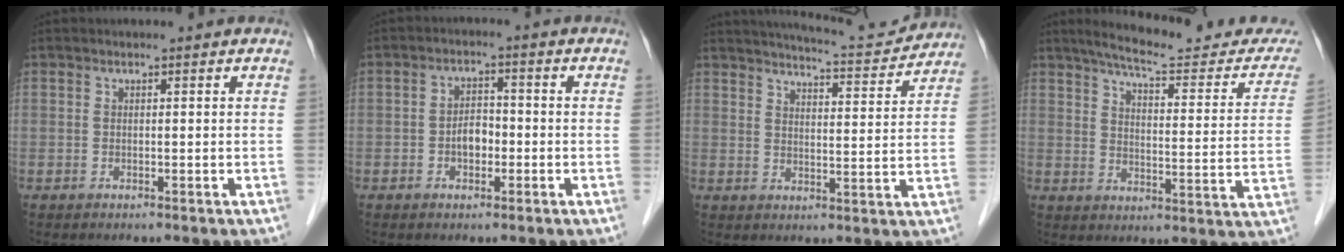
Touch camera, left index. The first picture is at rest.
{"total": 3.6, "force": [-1.6, 2.0, 2.4], "torque": [-0.043, 0.006, -0.030]}
{"total": 11.0, "force": [10.7, 0.6, 2.7], "torque": [-0.042, -0.005, 0.137]}
{"total": 18.8, "force": [17.0, 2.7, 7.6], "torque": [-0.094, -0.042, 0.203]}